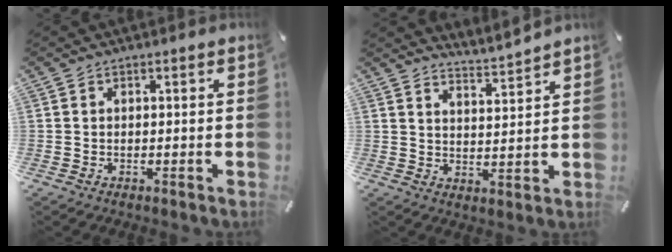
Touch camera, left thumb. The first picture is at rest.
{"total": 4.5, "force": [4.5, 0.5, -0.1], "torque": [0.000, -0.045, 0.076]}